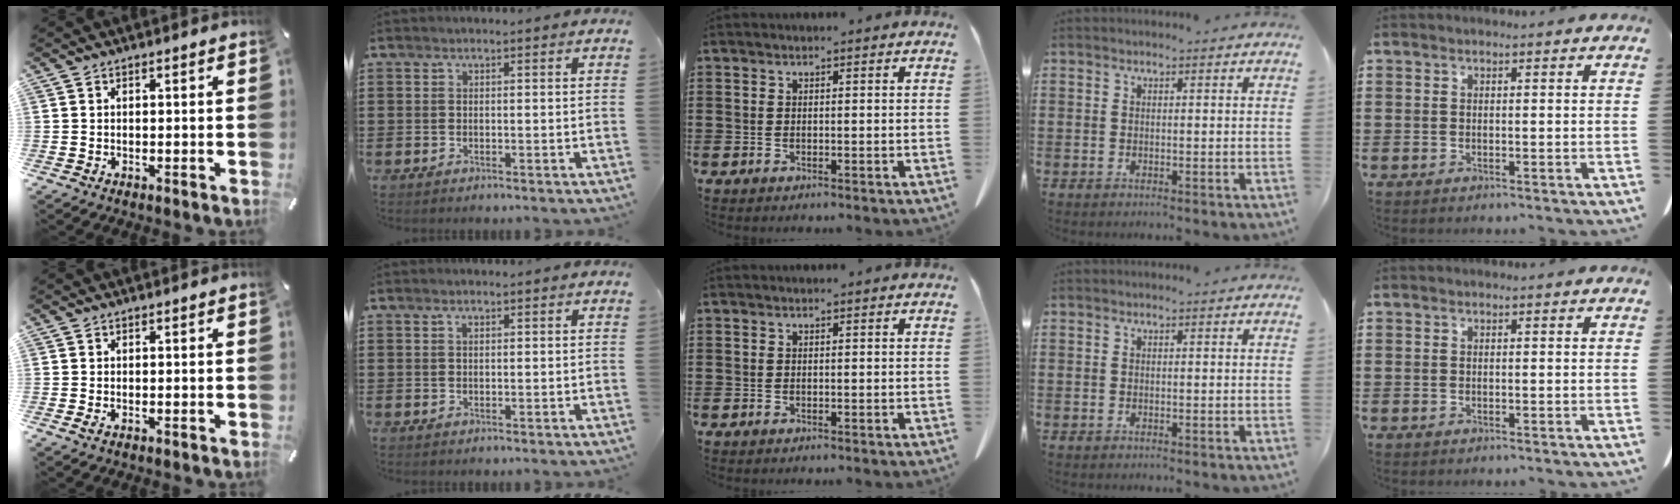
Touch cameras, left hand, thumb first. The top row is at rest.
{"thumb": {"total": 0.7, "force": [-0.1, 0.2, 0.6], "torque": [-0.010, -0.001, -0.002]}, "index": {"total": 0.8, "force": [0.4, 0.3, 0.6], "torque": [-0.013, 0.002, 0.007]}}